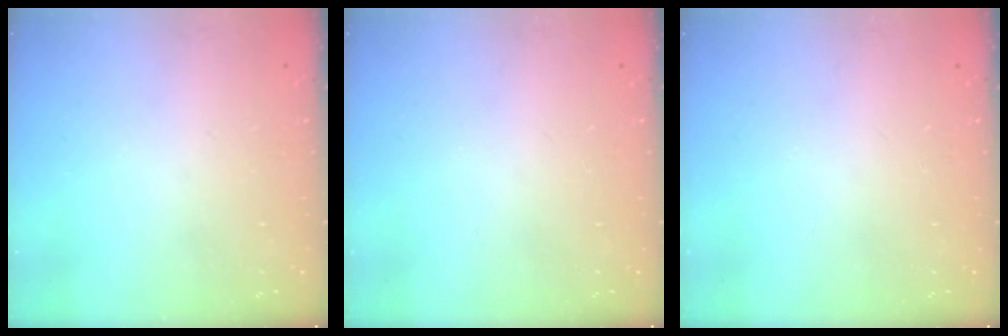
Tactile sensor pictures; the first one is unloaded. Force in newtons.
{"total": 0.0}
{"total": 0.0}